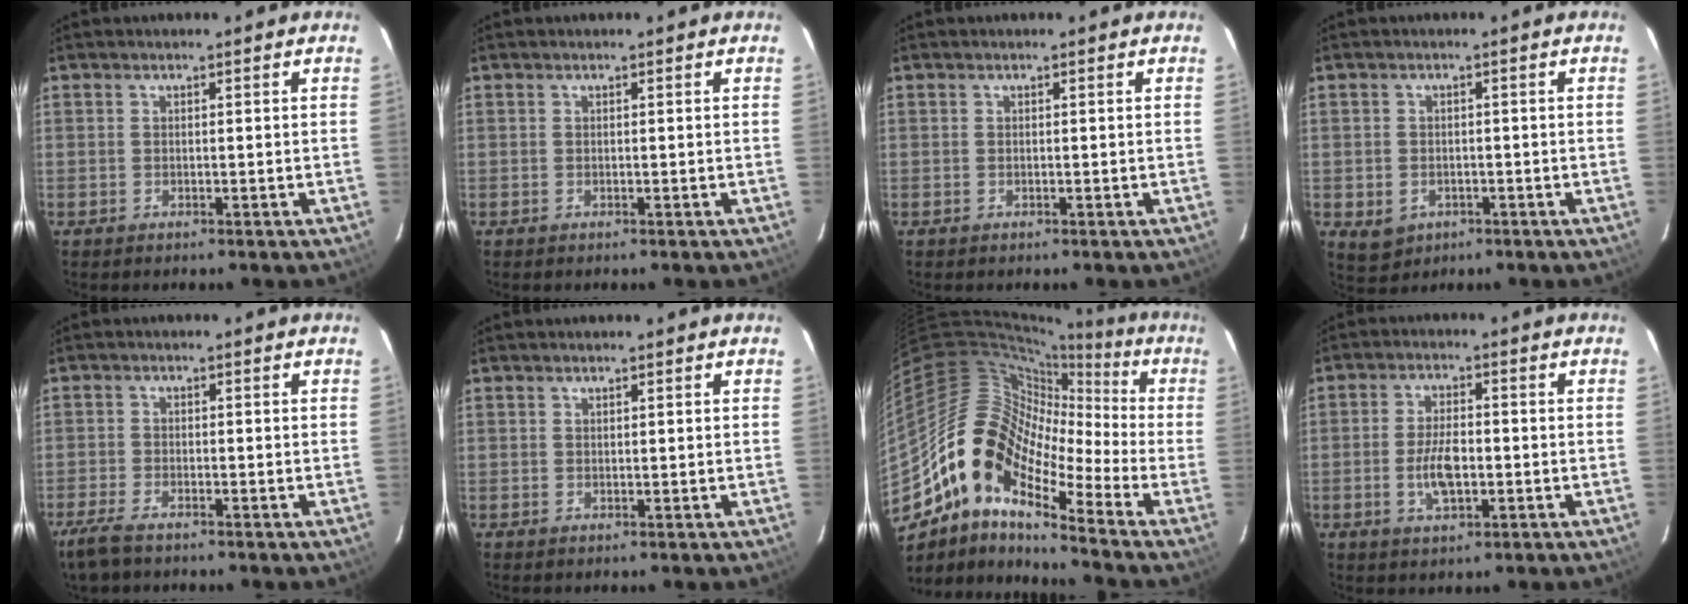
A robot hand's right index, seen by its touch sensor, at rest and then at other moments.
{"total": 0.0}
{"total": 0.0}
{"total": 4.5, "force": [-1.5, 3.8, 1.8], "torque": [-0.041, -0.001, -0.009]}
{"total": 5.6, "force": [-4.4, 1.8, 3.1], "torque": [-0.087, -0.014, -0.090]}
{"total": 0.6, "force": [0.3, 0.5, 0.0], "torque": [0.002, 0.003, 0.005]}
{"total": 15.9, "force": [-8.5, 7.0, 11.5], "torque": [-0.184, 0.001, -0.179]}
{"total": 6.5, "force": [-1.6, 3.0, 5.6], "torque": [-0.112, -0.002, -0.026]}